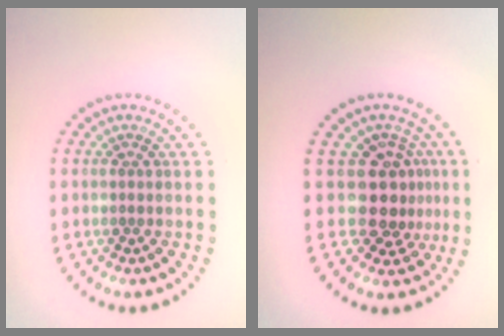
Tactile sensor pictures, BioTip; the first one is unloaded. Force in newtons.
{"total": 3.4, "press": 2.6, "slide": 2.1}